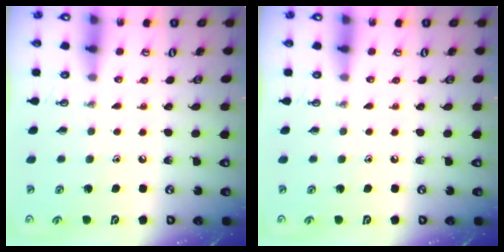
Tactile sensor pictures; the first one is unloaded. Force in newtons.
{"total": 0.0}